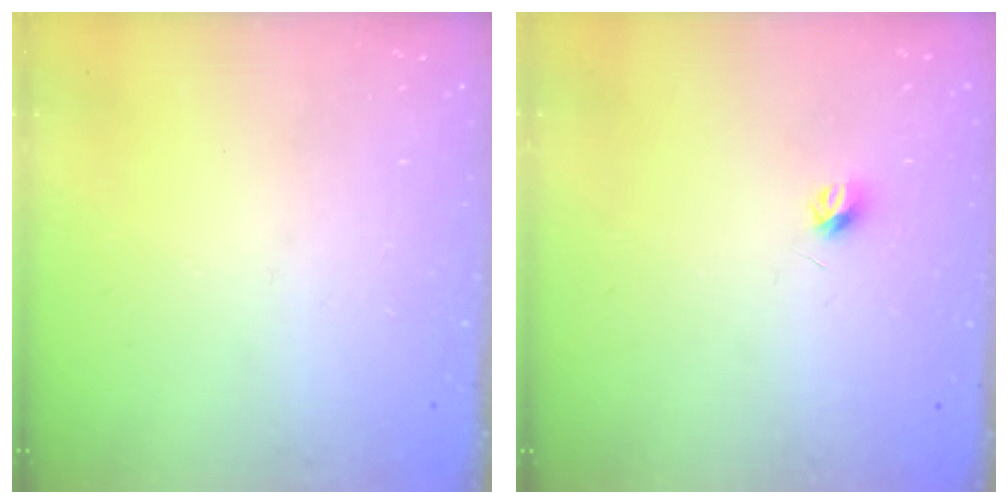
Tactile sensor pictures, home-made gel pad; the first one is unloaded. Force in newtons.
{"total": 4.0, "press": 3.9, "slide": 0.9}